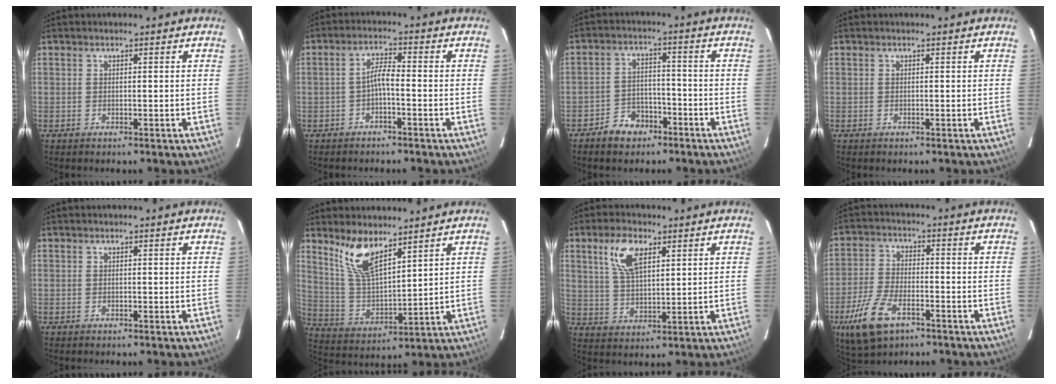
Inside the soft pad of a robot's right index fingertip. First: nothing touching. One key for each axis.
{"total": 2.8, "fx": -1.5, "fy": 0.4, "fz": 2.3, "tx": -0.051, "ty": 0.010, "tz": -0.029}
{"total": 6.5, "fx": -4.7, "fy": 4.1, "fz": 1.9, "tx": -0.051, "ty": 0.017, "tz": -0.069}
{"total": 0.0}
{"total": 0.0}
{"total": 10.1, "fx": 7.2, "fy": 3.3, "fz": 6.3, "tx": -0.127, "ty": -0.001, "tz": 0.152}
{"total": 8.3, "fx": 4.0, "fy": 3.9, "fz": 6.1, "tx": -0.119, "ty": 0.013, "tz": 0.080}
{"total": 11.7, "fx": -6.4, "fy": 5.7, "fz": 8.0, "tx": -0.188, "ty": -0.016, "tz": -0.120}